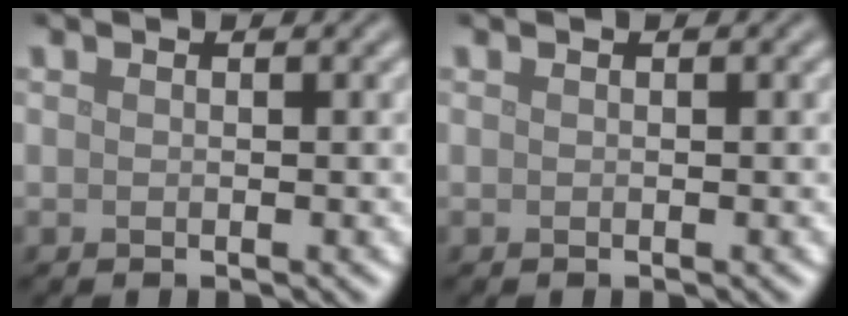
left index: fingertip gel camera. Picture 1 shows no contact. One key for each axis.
{"total": 0.0}